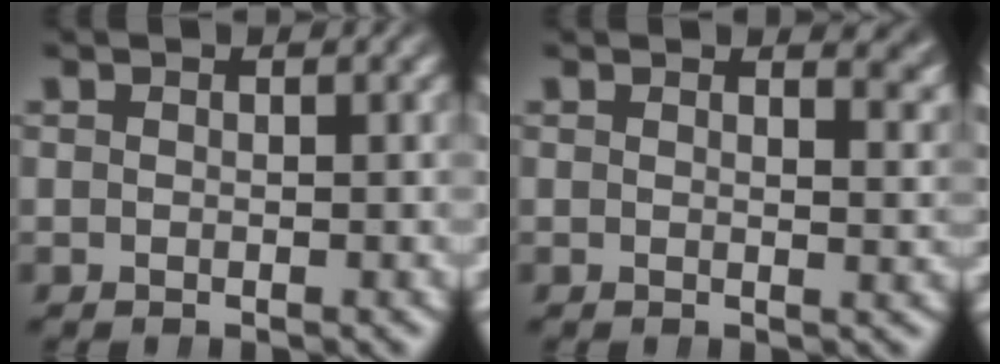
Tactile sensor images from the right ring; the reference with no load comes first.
{"total": 3.0, "force": [2.3, 0.7, 1.9], "torque": [-0.006, 0.000, 0.029]}